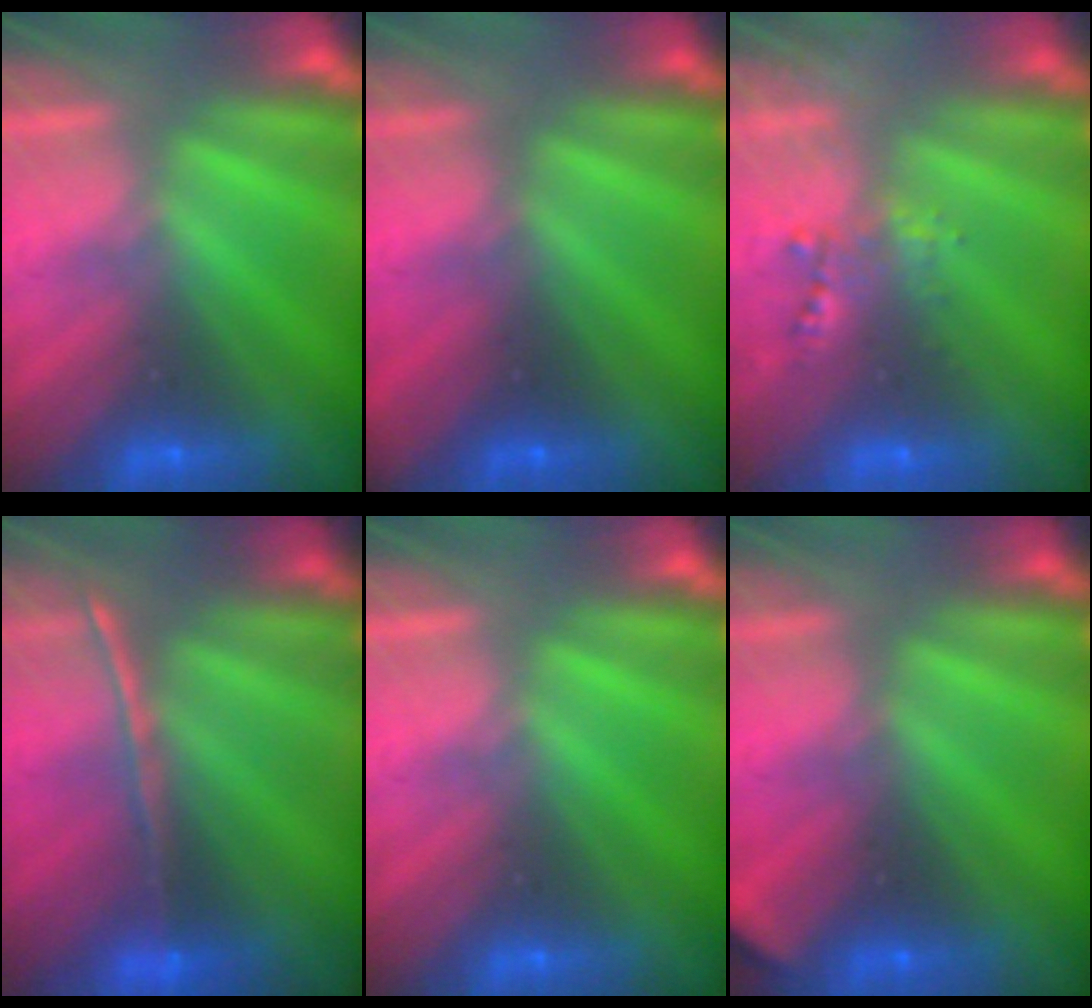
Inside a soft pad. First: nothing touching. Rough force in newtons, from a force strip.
{"total": 2.1}
{"total": 2.4}
{"total": 1.6}
{"total": 0.0}
{"total": 2.1}